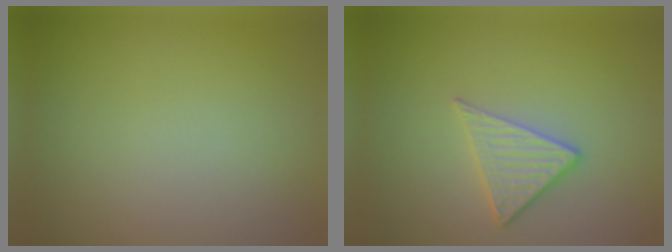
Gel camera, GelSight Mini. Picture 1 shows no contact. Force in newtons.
{"total": 2.9, "press": 2.6, "slide": 1.3}